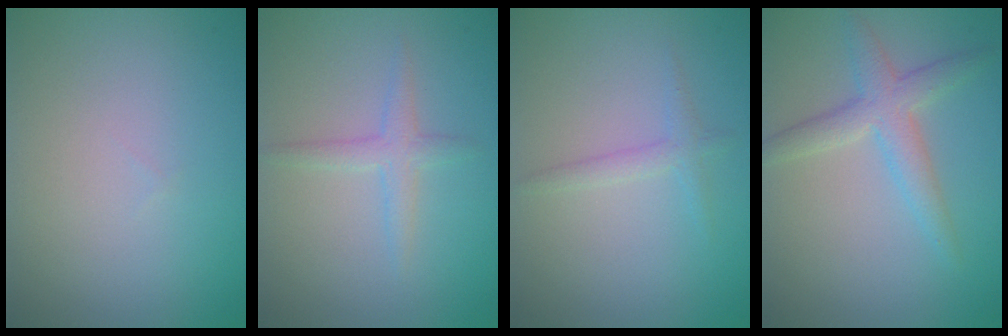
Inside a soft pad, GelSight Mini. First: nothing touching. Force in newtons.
{"total": 1.9, "press": 1.9, "slide": 0.1}
{"total": 1.4, "press": 1.4, "slide": 0.1}
{"total": 3.3, "press": 3.3, "slide": 0.1}